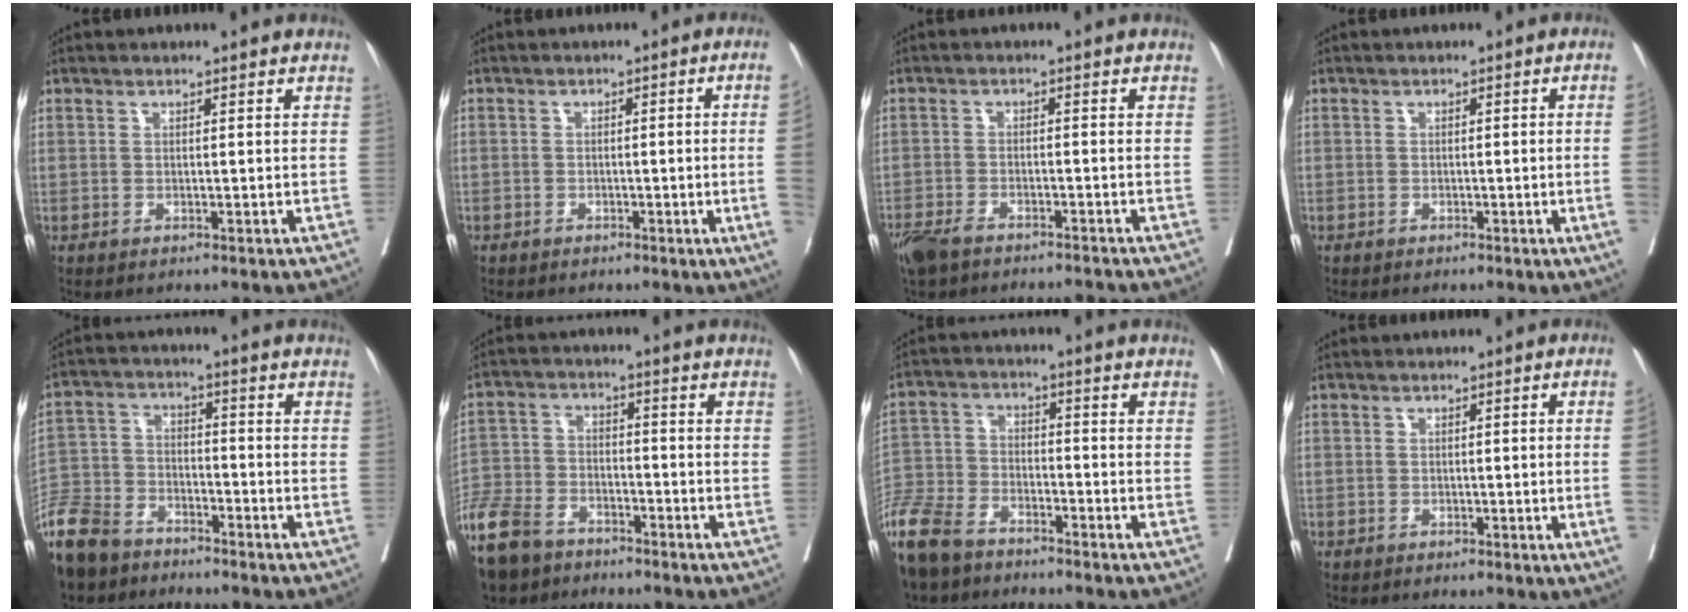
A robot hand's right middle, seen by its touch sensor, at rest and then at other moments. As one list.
[{"total": 5.1, "force": [-1.1, -0.2, 5.0], "torque": [-0.061, 0.003, -0.016]}, {"total": 7.4, "force": [-6.4, 1.3, 3.5], "torque": [-0.062, -0.010, -0.110]}, {"total": 2.7, "force": [-0.5, -0.3, 2.6], "torque": [-0.035, 0.005, -0.007]}, {"total": 16.1, "force": [-12.6, 7.9, 6.2], "torque": [-0.181, -0.015, -0.237]}, {"total": 13.0, "force": [-9.9, 6.2, 5.6], "torque": [-0.131, -0.021, -0.184]}, {"total": 14.7, "force": [-11.6, 6.1, 6.6], "torque": [-0.170, -0.024, -0.217]}, {"total": 3.4, "force": [-0.8, -0.1, 3.3], "torque": [-0.045, 0.006, -0.011]}]